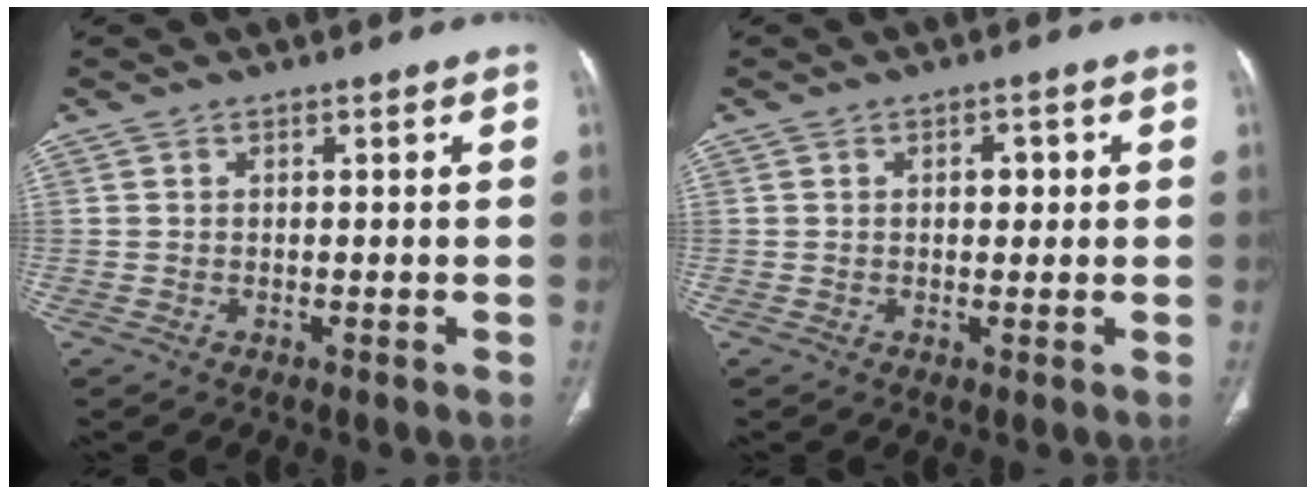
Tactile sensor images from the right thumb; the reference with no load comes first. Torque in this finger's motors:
{"motor_torque": [0.26, 1.33, 0.62, -0.42, -0.08]}